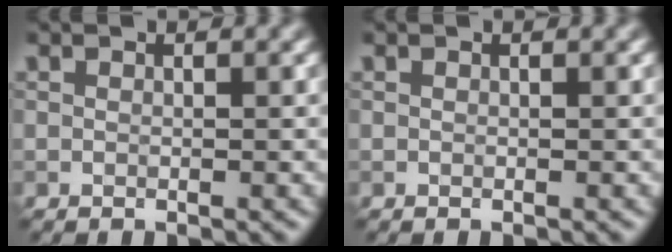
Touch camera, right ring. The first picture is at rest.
{"total": 0.0}